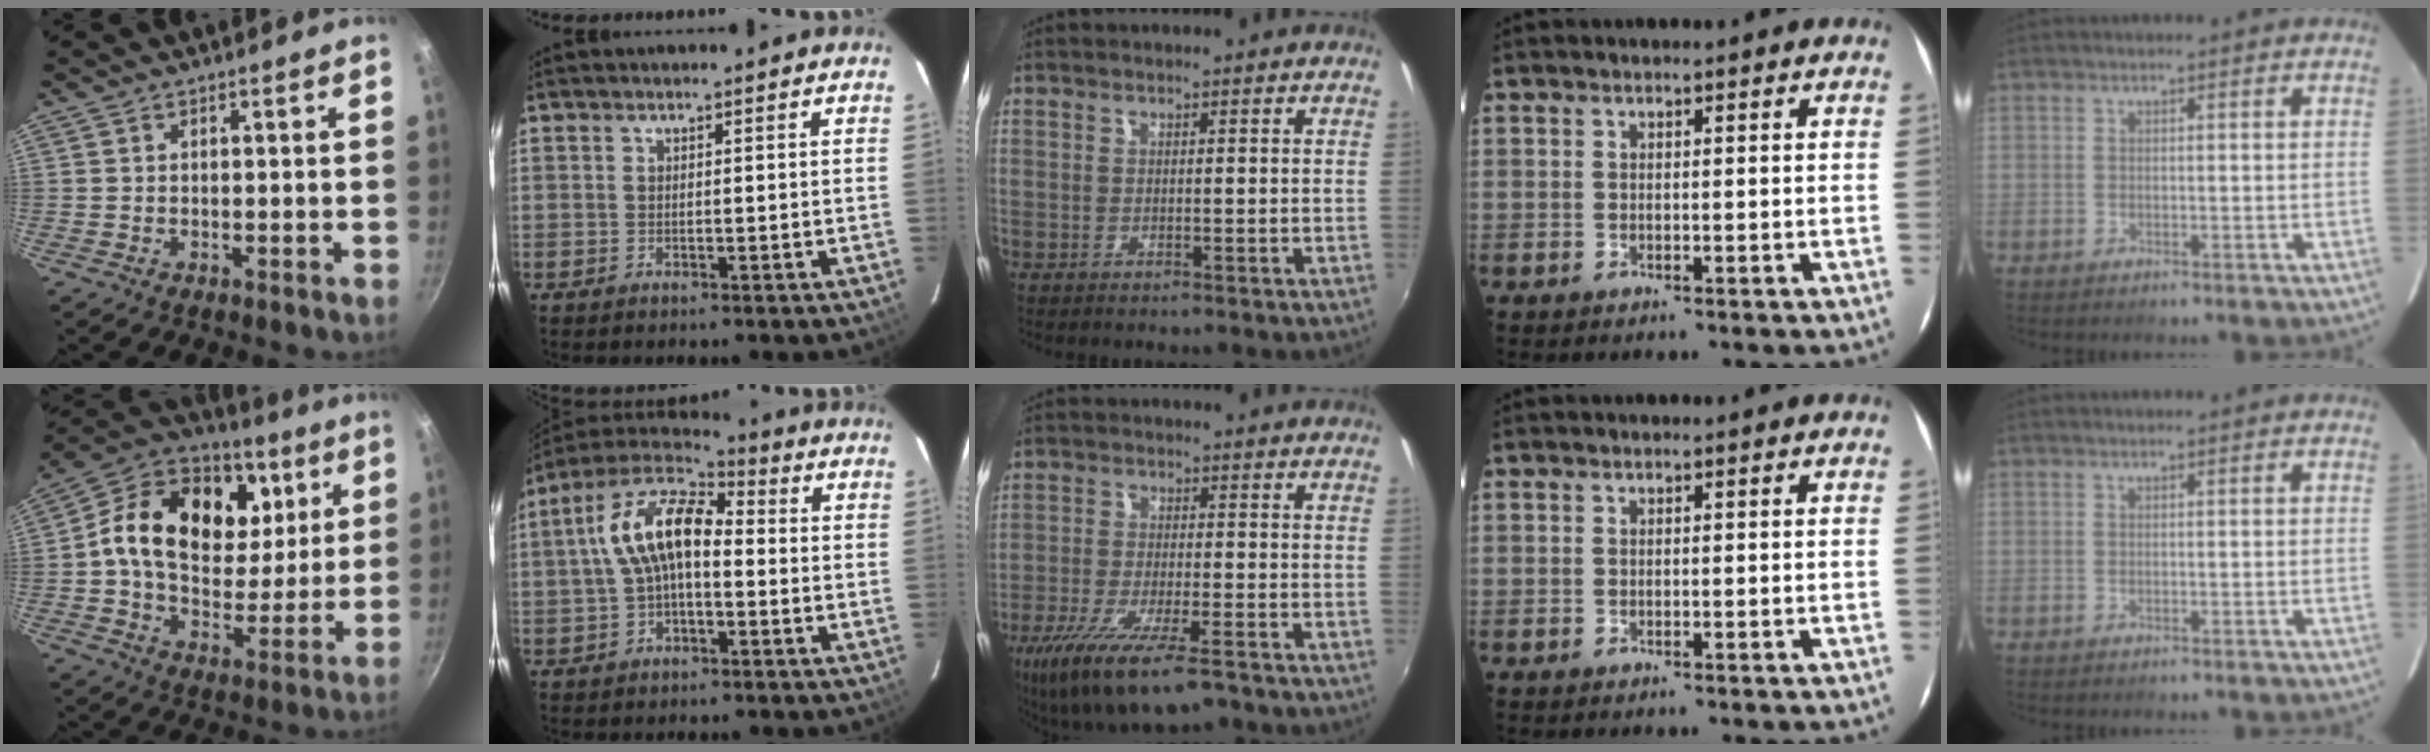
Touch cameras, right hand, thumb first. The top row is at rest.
{"thumb": {"total": 24.0, "force": [6.6, 16.9, 15.7], "torque": [-0.246, -0.008, 0.094]}, "index": {"total": 11.9, "force": [0.0, 6.2, 10.2], "torque": [-0.201, 0.031, -0.006]}, "middle": {"total": 14.6, "force": [-9.6, 3.5, 10.4], "torque": [-0.213, -0.048, -0.168]}}